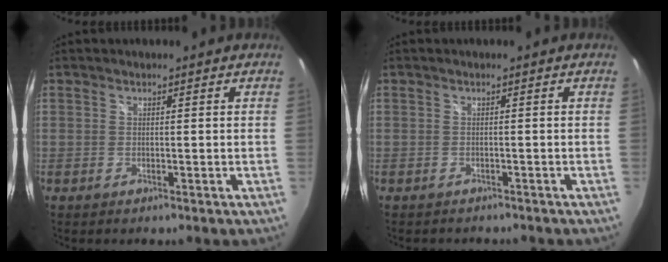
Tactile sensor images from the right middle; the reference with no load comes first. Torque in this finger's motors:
{"motor_torque": [1.07, -1.07, 0.20, 0.09]}